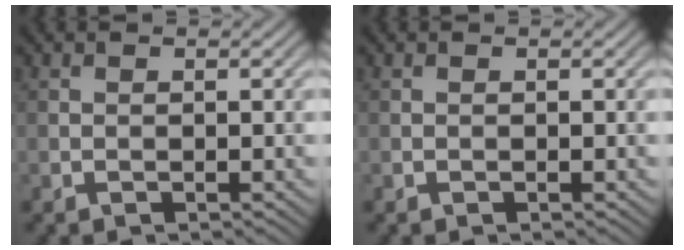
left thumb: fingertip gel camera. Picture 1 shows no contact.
{"total": 0.0}